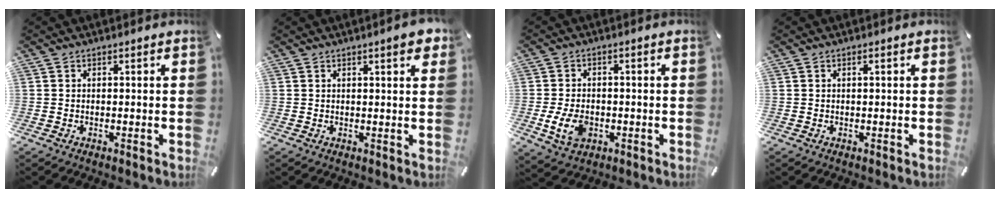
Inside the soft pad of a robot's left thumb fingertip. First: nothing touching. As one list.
[{"total": 3.8, "force": [1.9, 0.8, 3.2], "torque": [-0.049, -0.003, 0.029]}, {"total": 7.3, "force": [-1.7, 5.1, 4.8], "torque": [-0.103, 0.000, -0.033]}, {"total": 0.9, "force": [0.3, 0.2, 0.8], "torque": [-0.016, 0.002, 0.004]}]